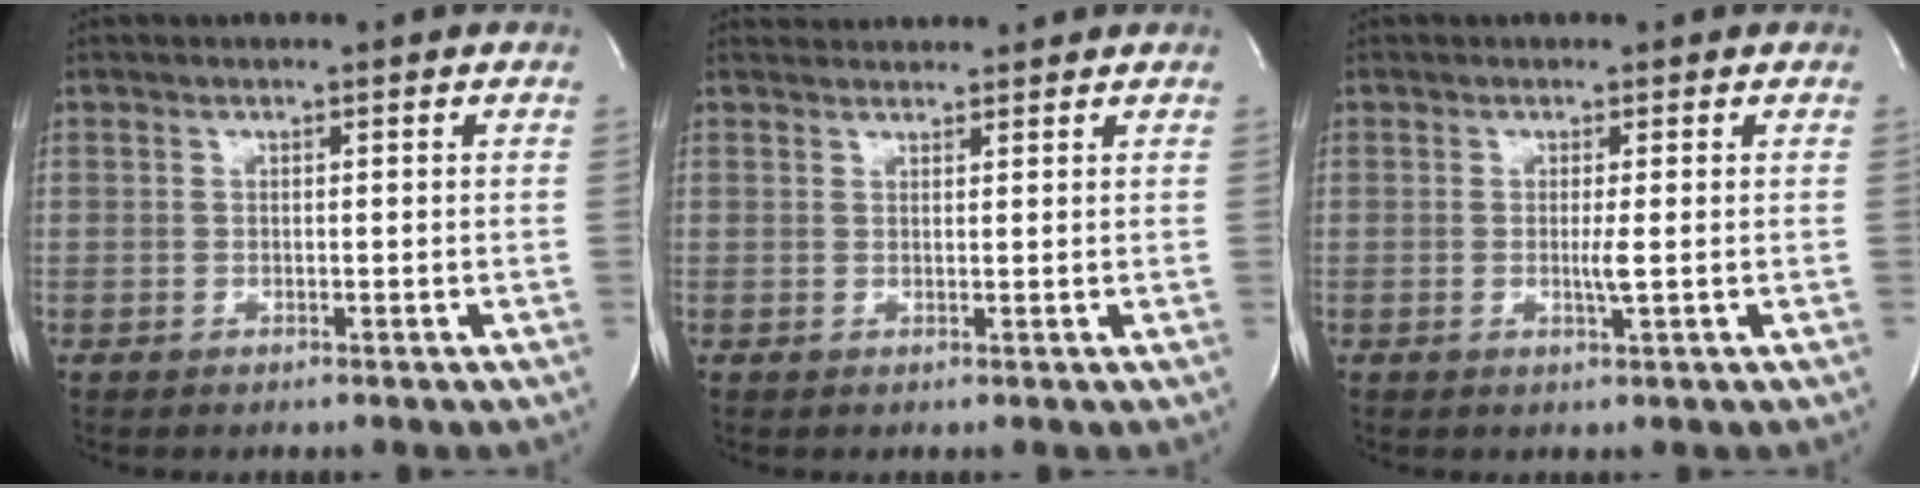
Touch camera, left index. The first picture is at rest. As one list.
[{"total": 2.6, "force": [2.6, 0.5, -0.3], "torque": [-0.002, 0.021, 0.041]}, {"total": 1.6, "force": [-0.3, -0.3, 1.5], "torque": [-0.033, -0.008, -0.005]}]